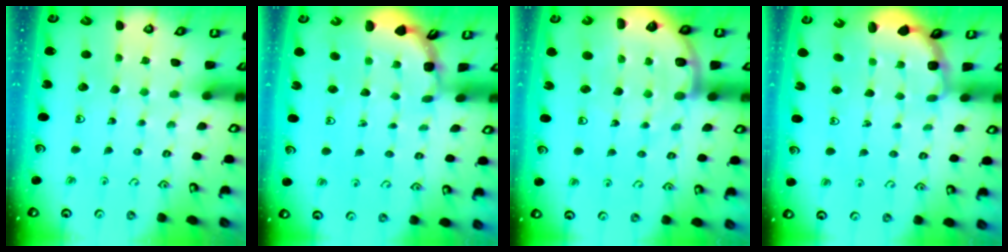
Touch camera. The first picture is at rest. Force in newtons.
{"total": 1.7, "press": 1.6, "slide": 0.1}
{"total": 9.2, "press": 8.9, "slide": 2.5}
{"total": 2.8, "press": 2.3, "slide": 1.7}